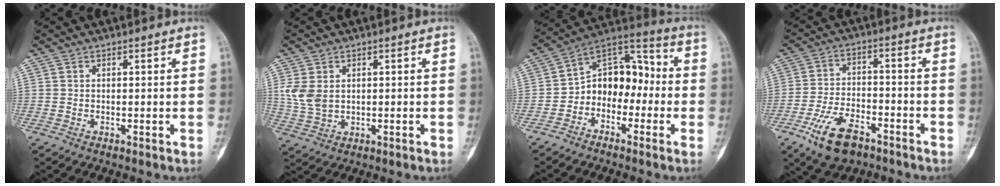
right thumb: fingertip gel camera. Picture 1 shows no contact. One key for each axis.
{"total": 5.6, "fx": 1.0, "fy": 4.0, "fz": 3.8, "tx": -0.076, "ty": -0.002, "tz": 0.029}
{"total": 12.1, "fx": -2.4, "fy": 8.7, "fz": 8.0, "tx": -0.086, "ty": 0.065, "tz": -0.058}
{"total": 11.2, "fx": -6.6, "fy": 5.5, "fz": 7.1, "tx": -0.127, "ty": 0.028, "tz": -0.115}